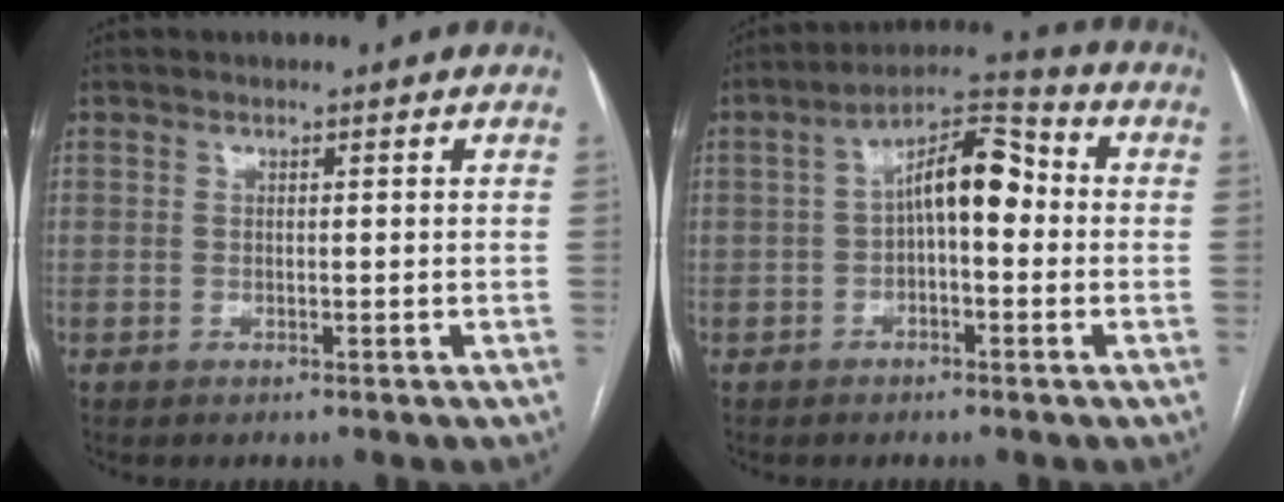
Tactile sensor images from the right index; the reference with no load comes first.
{"total": 9.3, "force": [0.1, 3.4, 8.6], "torque": [-0.147, 0.042, -0.002]}